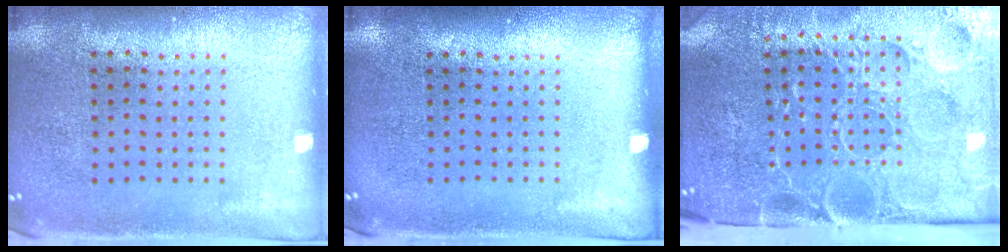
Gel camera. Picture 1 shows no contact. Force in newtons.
{"total": 0.0}
{"total": 5.2, "press": 4.2, "slide": 3.1}